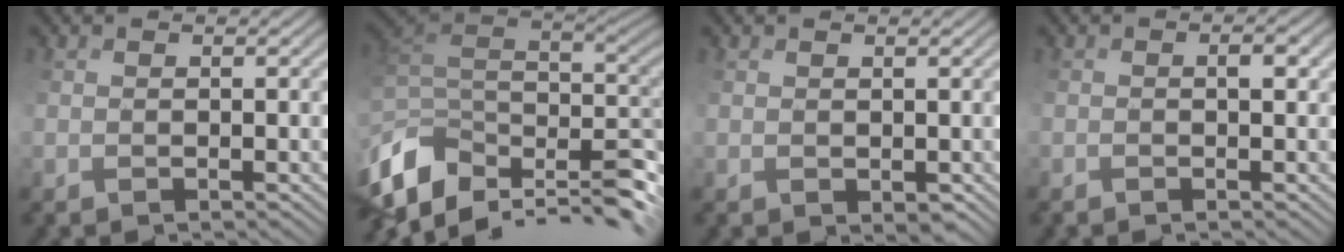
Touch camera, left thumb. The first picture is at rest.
{"total": 12.0, "force": [-1.3, 8.1, 8.7], "torque": [-0.215, -0.015, 0.007]}
{"total": 2.4, "force": [-0.2, 1.8, 1.6], "torque": [-0.039, -0.008, 0.006]}
{"total": 2.0, "force": [0.2, 0.7, 1.8], "torque": [-0.030, 0.007, -0.002]}